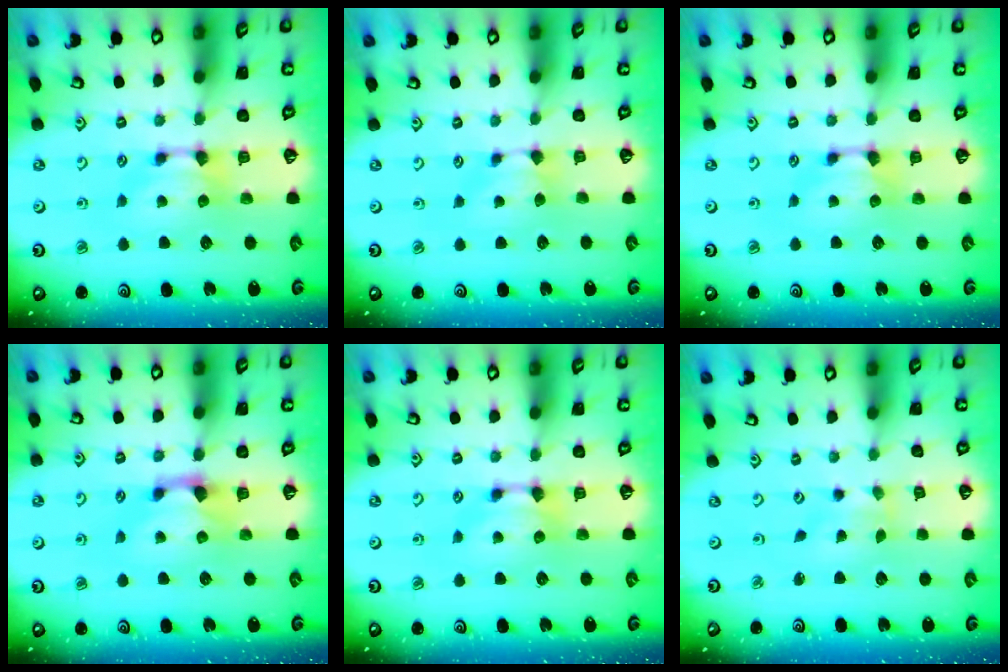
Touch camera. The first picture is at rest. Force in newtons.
{"total": 1.1, "press": 0.7, "slide": 0.8}
{"total": 0.0}
{"total": 1.3, "press": 0.4, "slide": 1.3}
{"total": 0.0}
{"total": 2.7, "press": 2.6, "slide": 1.0}